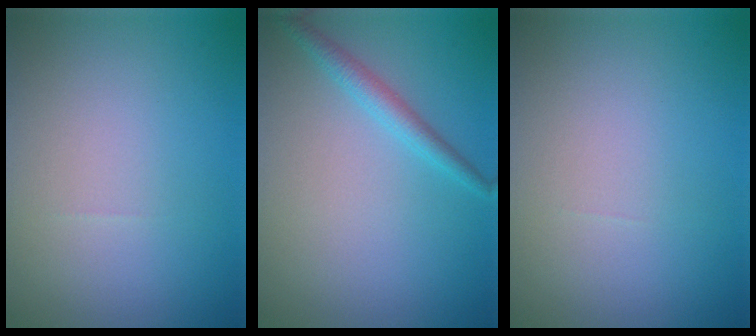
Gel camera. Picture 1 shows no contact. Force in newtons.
{"total": 1.9, "press": 1.9, "slide": 0.1}
{"total": 0.0}